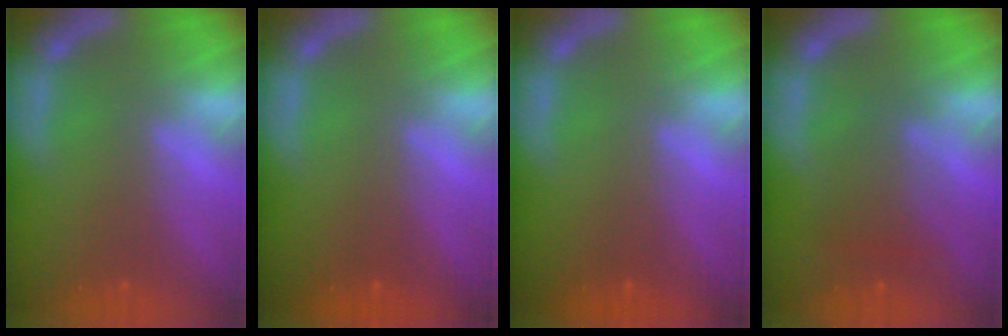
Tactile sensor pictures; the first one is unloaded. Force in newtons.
{"total": 0.0}
{"total": 0.0}
{"total": 3.4}